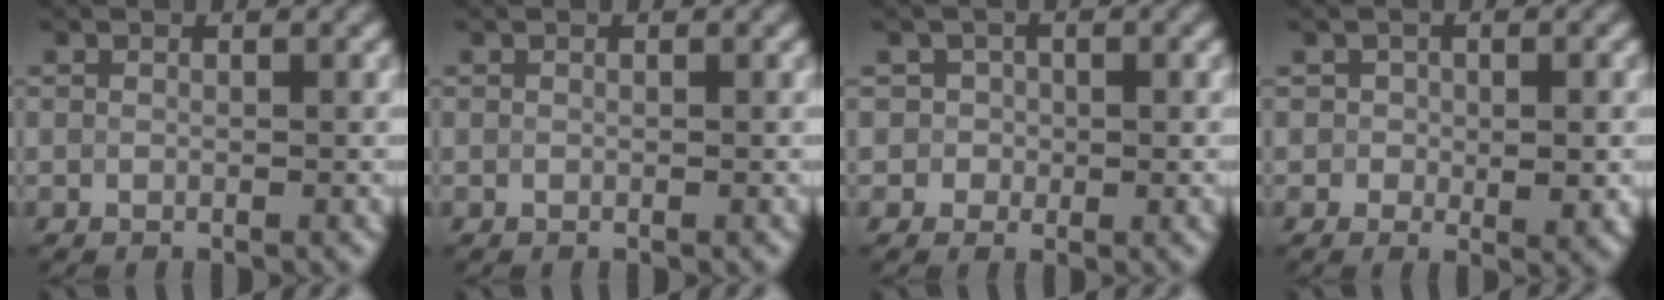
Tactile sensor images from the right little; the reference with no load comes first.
{"total": 0.0}
{"total": 1.1, "force": [0.0, 1.1, -0.1], "torque": [0.021, 0.004, 0.009]}
{"total": 2.2, "force": [-0.4, 1.4, 1.6], "torque": [-0.018, -0.001, -0.001]}